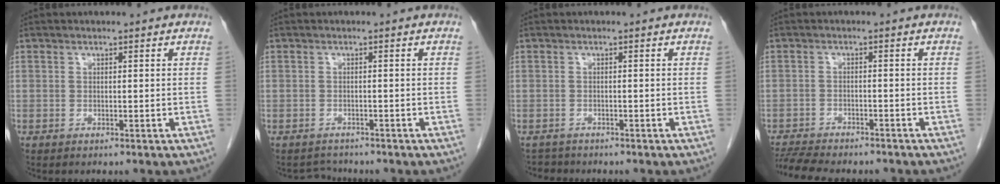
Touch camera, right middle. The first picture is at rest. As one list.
[{"total": 1.9, "force": [-1.8, 0.4, -0.5], "torque": [0.004, -0.008, -0.028]}, {"total": 1.7, "force": [-1.5, 0.5, -0.4], "torque": [0.003, -0.003, -0.027]}, {"total": 10.4, "force": [-9.3, 2.0, 4.1], "torque": [-0.073, -0.006, -0.138]}]